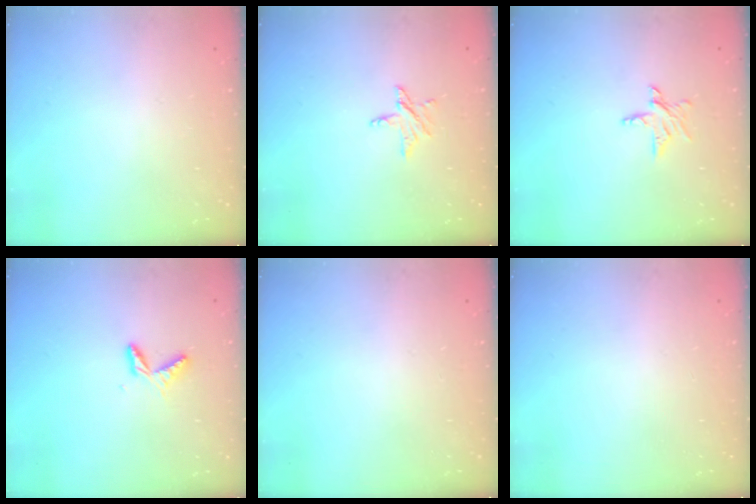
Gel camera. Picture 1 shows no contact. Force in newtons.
{"total": 4.7, "press": 4.7, "slide": 0.4}
{"total": 5.4, "press": 5.4, "slide": 0.4}
{"total": 5.2, "press": 5.1, "slide": 0.5}
{"total": 0.0}
{"total": 0.0}